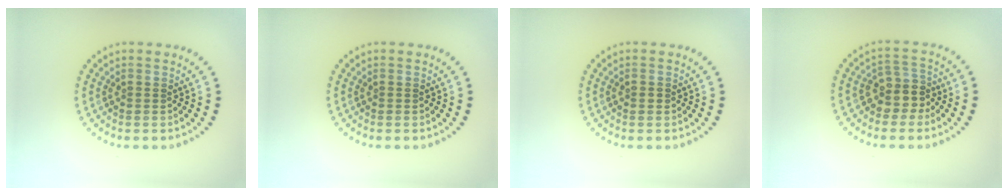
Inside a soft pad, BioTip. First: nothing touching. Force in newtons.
{"total": 0.0}
{"total": 0.8, "press": 0.8, "slide": 0.1}
{"total": 2.9, "press": 2.4, "slide": 1.6}